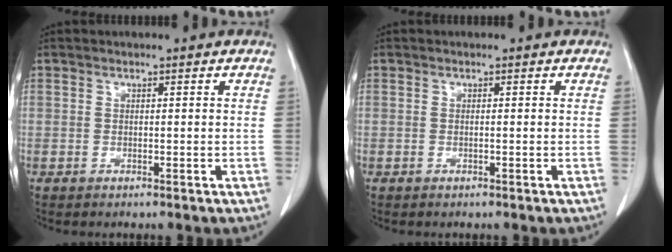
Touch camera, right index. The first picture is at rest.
{"total": 0.0}